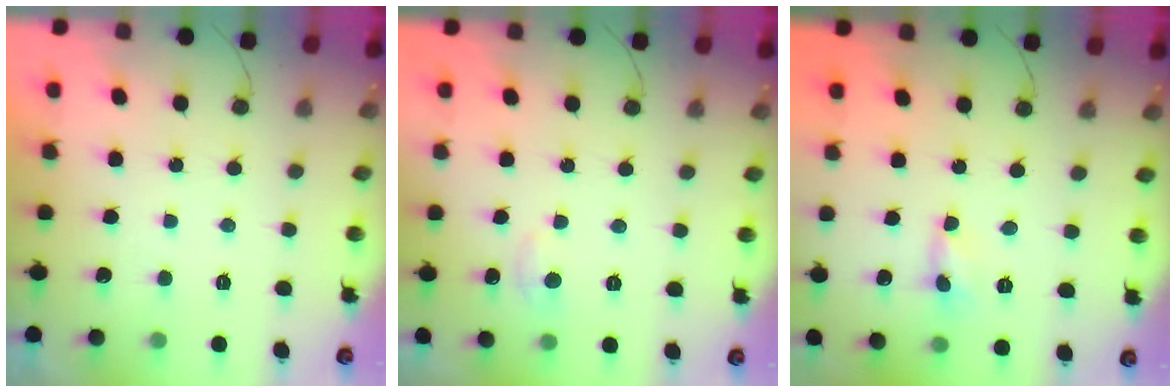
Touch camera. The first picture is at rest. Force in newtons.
{"total": 5.0, "press": 5.0, "slide": 0.7}
{"total": 0.0}